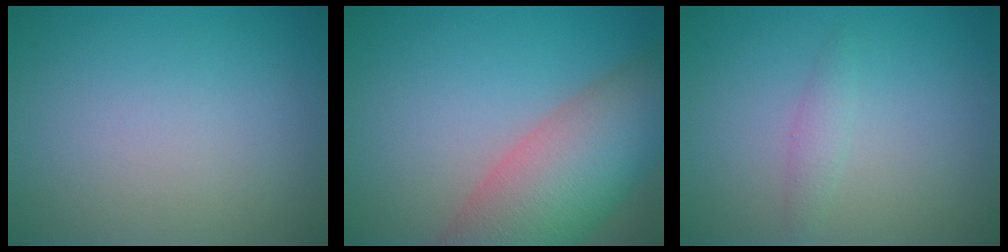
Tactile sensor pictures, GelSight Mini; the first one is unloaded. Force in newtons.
{"total": 10.0, "press": 9.9, "slide": 0.6}
{"total": 1.2, "press": 1.2, "slide": 0.0}